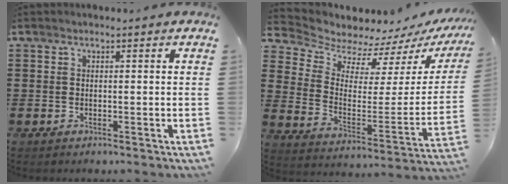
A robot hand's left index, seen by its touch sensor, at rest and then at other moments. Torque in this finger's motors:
{"motor_torque": [1.32, -0.81, -0.38, -0.17]}